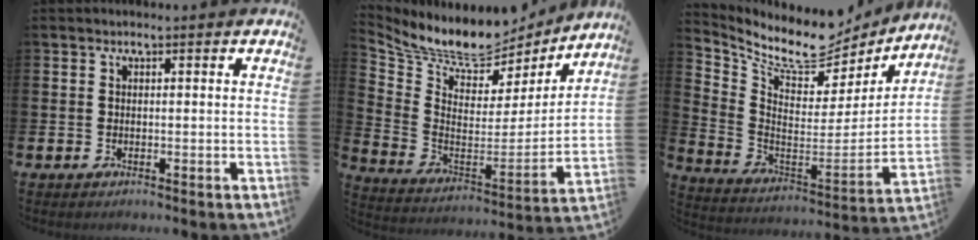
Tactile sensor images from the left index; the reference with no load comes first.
{"total": 9.1, "force": [8.4, 2.5, 2.2], "torque": [-0.081, -0.063, 0.140]}
{"total": 9.3, "force": [8.2, 3.0, 3.2], "torque": [-0.096, -0.067, 0.137]}